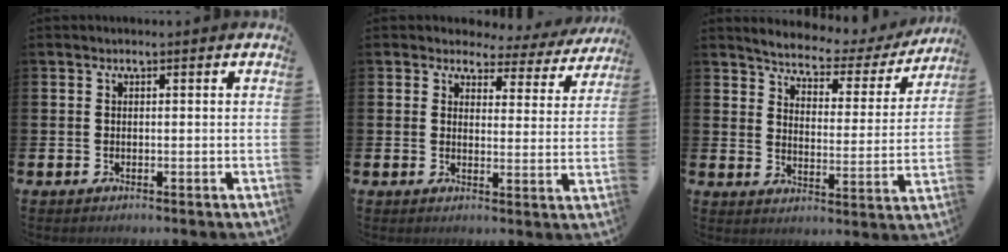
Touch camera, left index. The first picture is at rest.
{"total": 2.8, "force": [2.3, 1.6, 0.3], "torque": [-0.014, -0.024, 0.032]}
{"total": 4.7, "force": [4.4, 1.2, 1.1], "torque": [-0.043, -0.037, 0.066]}